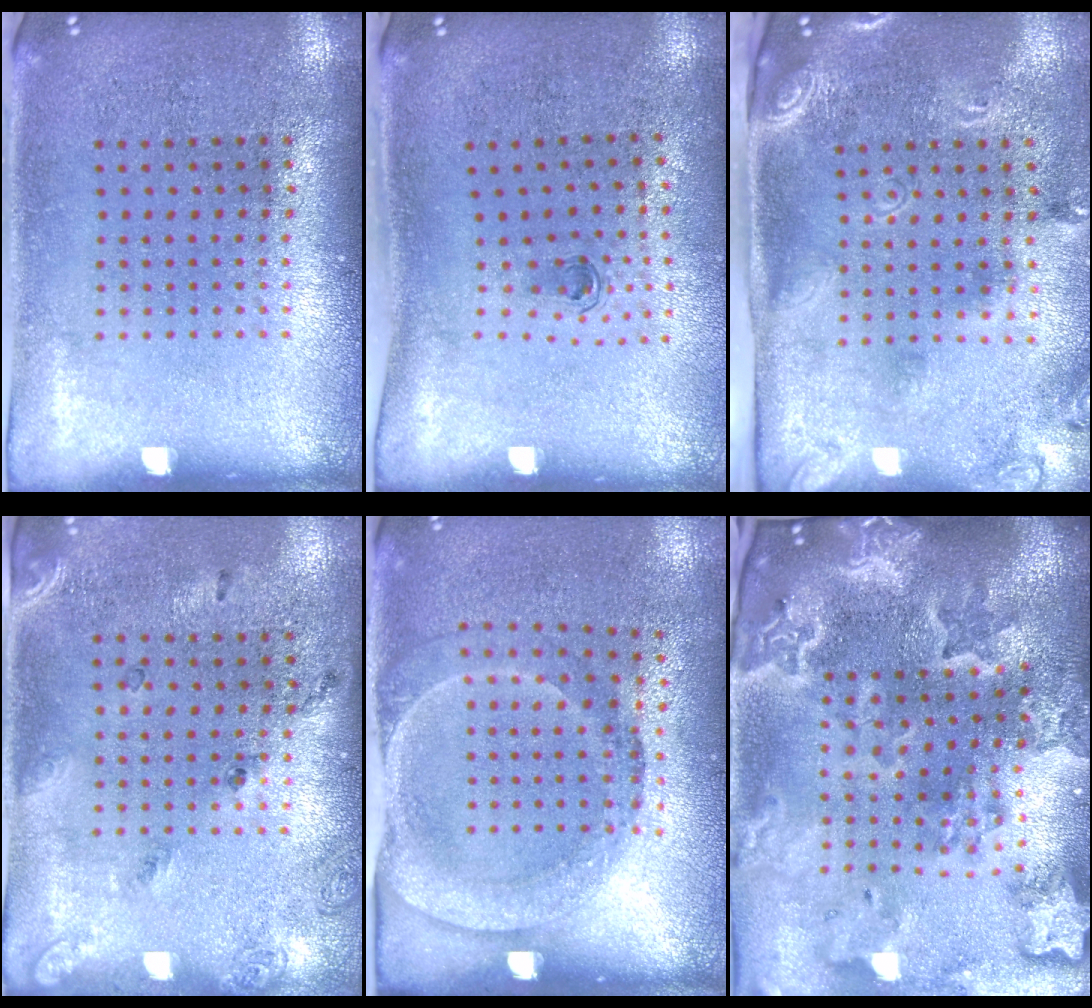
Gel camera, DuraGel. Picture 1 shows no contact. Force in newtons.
{"total": 0.6, "press": 0.3, "slide": 0.5}
{"total": 2.5, "press": 1.7, "slide": 1.8}
{"total": 1.7, "press": 1.1, "slide": 1.3}
{"total": 1.7, "press": 1.2, "slide": 1.2}
{"total": 4.5, "press": 3.7, "slide": 2.7}